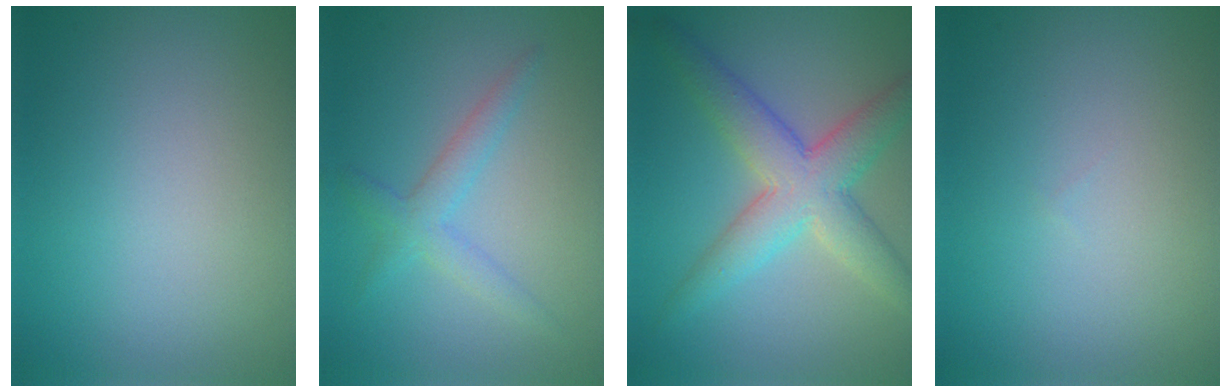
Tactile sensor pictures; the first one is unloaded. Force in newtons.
{"total": 2.4, "press": 2.4, "slide": 0.2}
{"total": 6.2, "press": 6.2, "slide": 0.2}
{"total": 0.0}